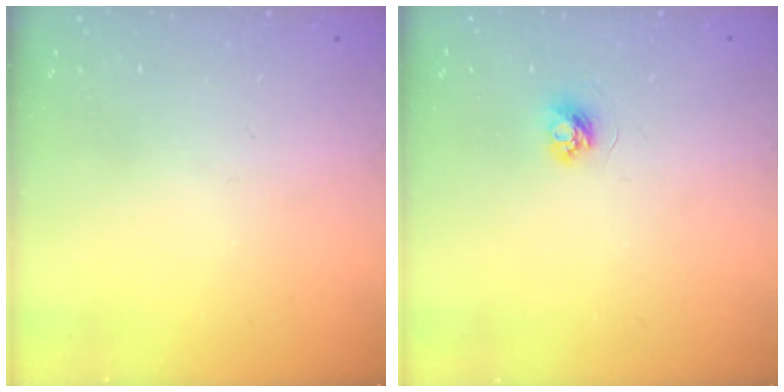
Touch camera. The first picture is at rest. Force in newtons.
{"total": 3.6, "press": 3.6, "slide": 0.4}